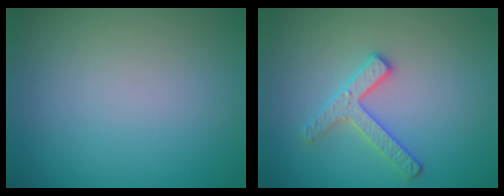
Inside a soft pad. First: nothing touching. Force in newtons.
{"total": 2.6, "press": 2.5, "slide": 0.4}